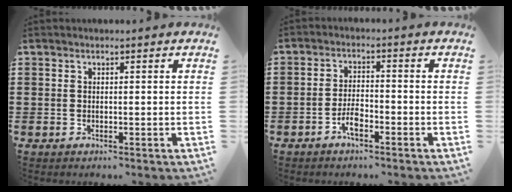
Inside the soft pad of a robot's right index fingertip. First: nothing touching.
{"total": 3.5, "force": [-2.0, 1.2, 2.6], "torque": [-0.060, 0.001, -0.042]}